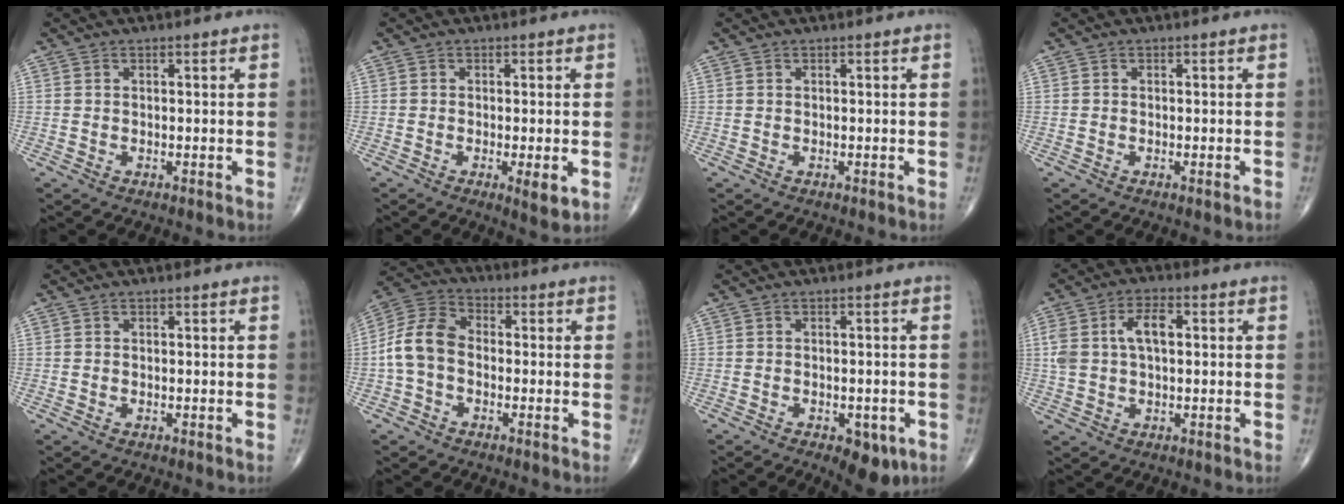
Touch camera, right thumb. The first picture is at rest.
{"total": 3.9, "force": [-1.0, 1.0, 3.6], "torque": [-0.059, -0.011, -0.019]}
{"total": 0.0}
{"total": 0.5, "force": [-0.3, 0.1, 0.4], "torque": [-0.009, -0.001, -0.005]}
{"total": 0.0}
{"total": 9.1, "force": [-1.4, 6.5, 6.3], "torque": [-0.117, 0.029, -0.042]}
{"total": 6.7, "force": [-3.1, 3.3, 4.9], "torque": [-0.054, 0.006, -0.034]}
{"total": 7.9, "force": [1.3, 4.3, 6.5], "torque": [-0.135, 0.022, 0.027]}